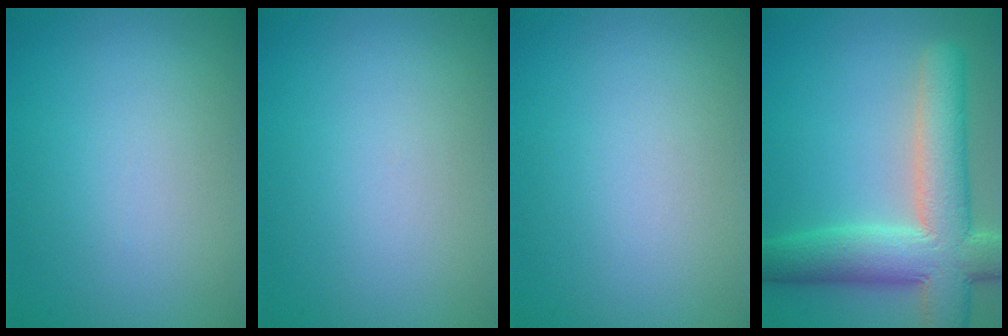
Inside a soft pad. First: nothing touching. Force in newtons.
{"total": 0.0}
{"total": 0.0}
{"total": 9.3, "press": 9.3, "slide": 0.6}